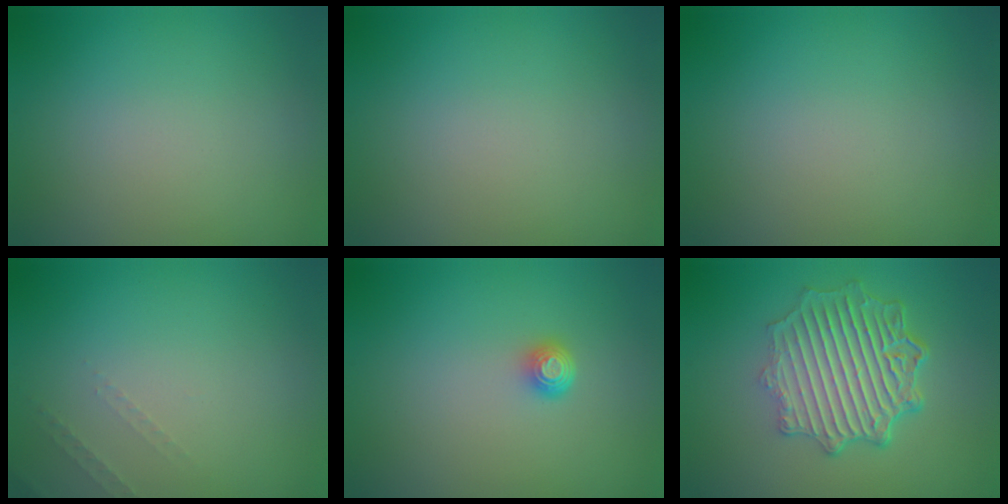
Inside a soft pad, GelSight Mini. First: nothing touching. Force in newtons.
{"total": 0.0}
{"total": 0.0}
{"total": 0.9, "press": 0.9, "slide": 0.3}
{"total": 1.5, "press": 1.1, "slide": 1.0}
{"total": 7.0, "press": 5.3, "slide": 4.5}